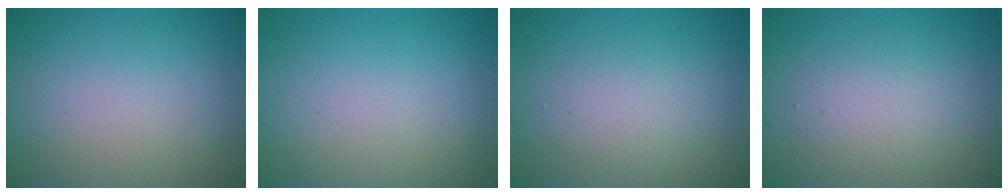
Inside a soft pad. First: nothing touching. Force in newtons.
{"total": 0.0}
{"total": 2.1, "press": 2.1, "slide": 0.0}
{"total": 2.5, "press": 2.5, "slide": 0.3}